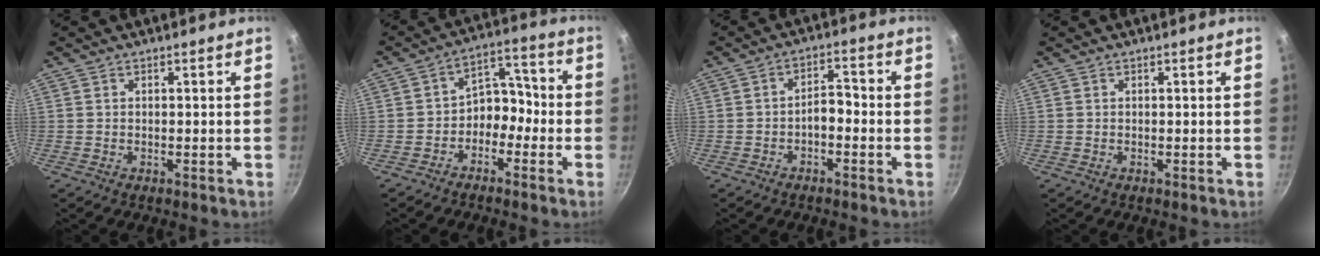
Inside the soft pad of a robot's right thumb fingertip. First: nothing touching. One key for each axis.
{"total": 7.7, "fx": -2.7, "fy": 5.6, "fz": 4.6, "tx": -0.036, "ty": 0.047, "tz": -0.059}
{"total": 4.2, "fx": -1.4, "fy": 2.3, "fz": 3.2, "tx": -0.039, "ty": 0.028, "tz": -0.030}
{"total": 0.0}